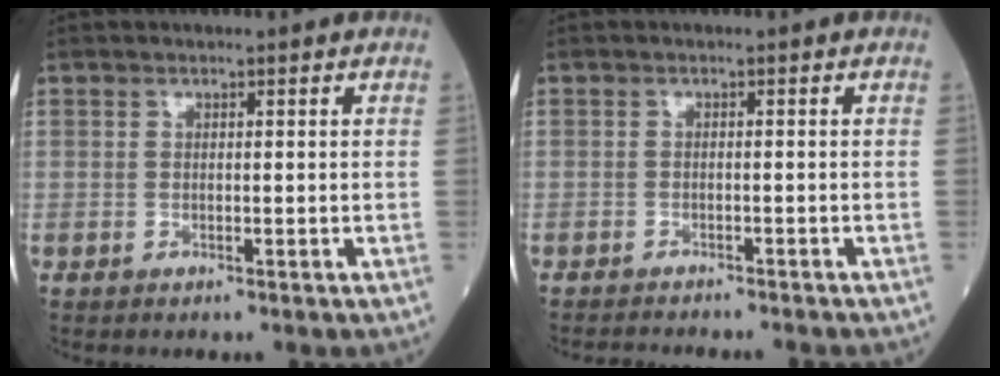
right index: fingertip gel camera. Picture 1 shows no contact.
{"total": 7.3, "force": [-6.9, 0.7, 2.3], "torque": [-0.026, -0.014, -0.092]}